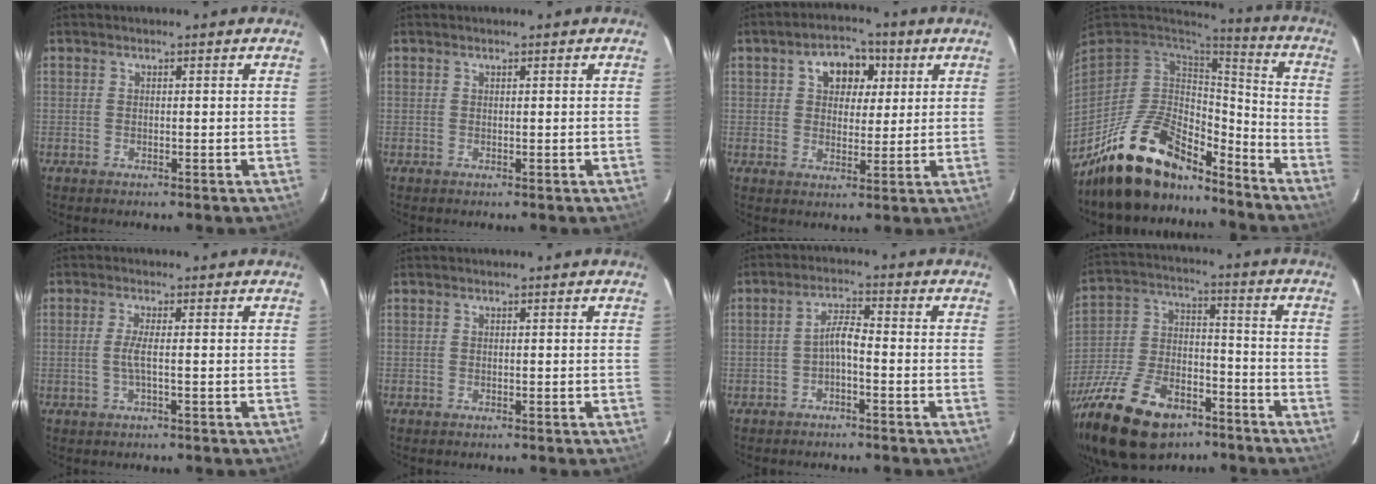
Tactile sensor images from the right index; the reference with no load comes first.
{"total": 0.0}
{"total": 8.1, "force": [3.0, 5.8, 4.8], "torque": [-0.079, 0.024, 0.049]}
{"total": 19.3, "force": [-14.8, 8.1, 9.4], "torque": [-0.194, 0.009, -0.245]}
{"total": 2.6, "force": [-0.5, -0.3, 2.5], "torque": [-0.047, -0.001, -0.012]}
{"total": 0.0}
{"total": 3.2, "force": [-1.6, 0.6, 2.7], "torque": [-0.057, 0.011, -0.030]}
{"total": 24.2, "force": [-15.7, 12.1, 13.9], "torque": [-0.292, -0.016, -0.259]}